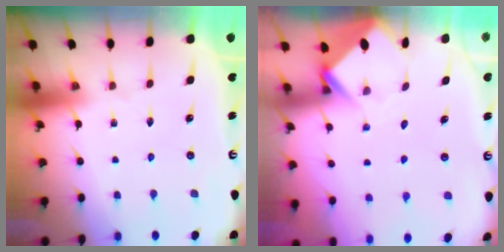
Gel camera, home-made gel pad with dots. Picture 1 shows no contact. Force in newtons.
{"total": 3.6, "press": 3.6, "slide": 0.3}